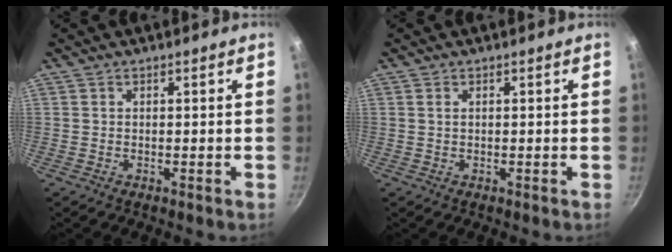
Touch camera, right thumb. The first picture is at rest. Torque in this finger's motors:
{"motor_torque": [-0.67, 0.06, -0.71, 0.25, 0.11]}